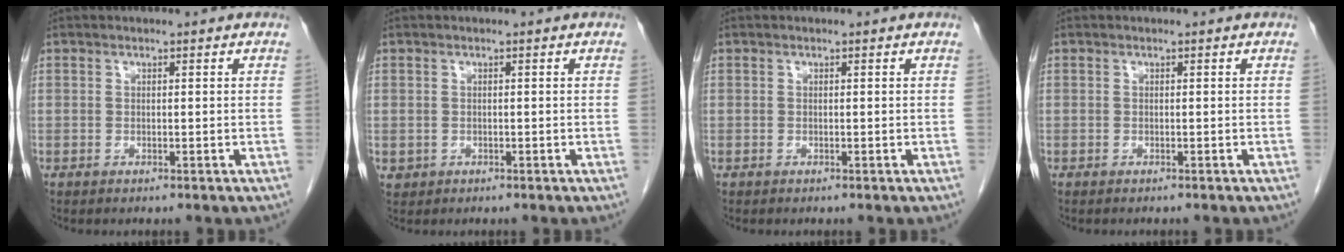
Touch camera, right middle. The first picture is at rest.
{"total": 1.0, "force": [-0.1, 0.9, 0.1], "torque": [-0.002, 0.004, 0.005]}
{"total": 0.0}
{"total": 1.2, "force": [-1.0, 0.3, 0.5], "torque": [-0.010, -0.003, -0.011]}